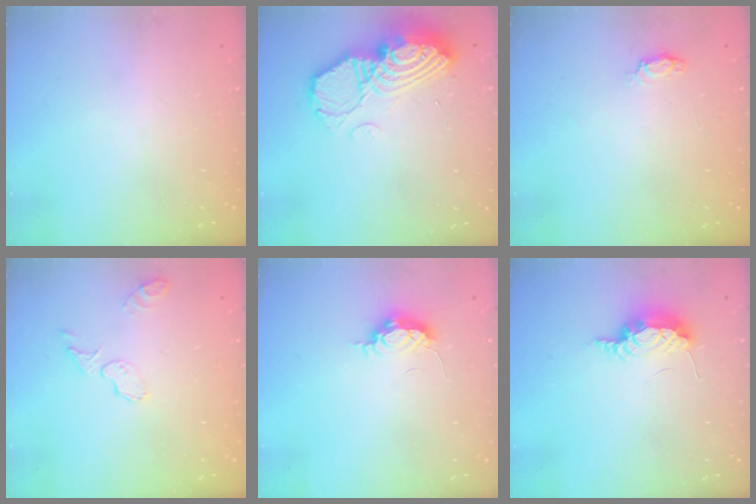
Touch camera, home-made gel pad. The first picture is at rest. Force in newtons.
{"total": 16.5, "press": 16.4, "slide": 1.2}
{"total": 3.5, "press": 3.5, "slide": 0.3}
{"total": 5.6, "press": 5.4, "slide": 1.2}
{"total": 6.0, "press": 5.7, "slide": 1.9}
{"total": 10.6, "press": 8.5, "slide": 6.4}